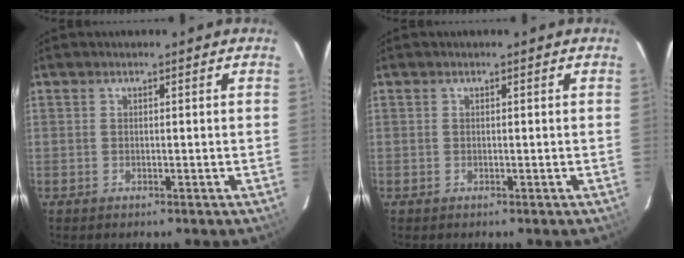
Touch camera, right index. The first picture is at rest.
{"total": 0.0}